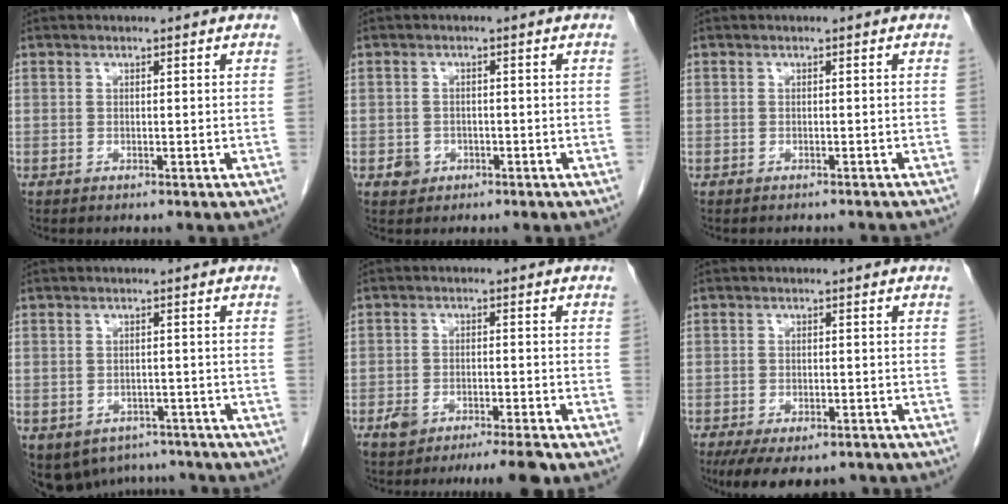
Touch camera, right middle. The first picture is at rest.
{"total": 2.2, "force": [-1.0, 1.9, 0.5], "torque": [-0.005, 0.007, -0.010]}
{"total": 2.9, "force": [-2.9, 0.5, 0.4], "torque": [-0.009, -0.007, -0.032]}
{"total": 10.8, "force": [-7.1, 7.7, 2.6], "torque": [-0.076, 0.011, -0.082]}
{"total": 5.7, "force": [-4.2, 0.7, 3.7], "torque": [-0.061, -0.003, -0.068]}
{"total": 9.8, "force": [-7.3, 4.2, 4.9], "torque": [-0.081, -0.009, -0.103]}